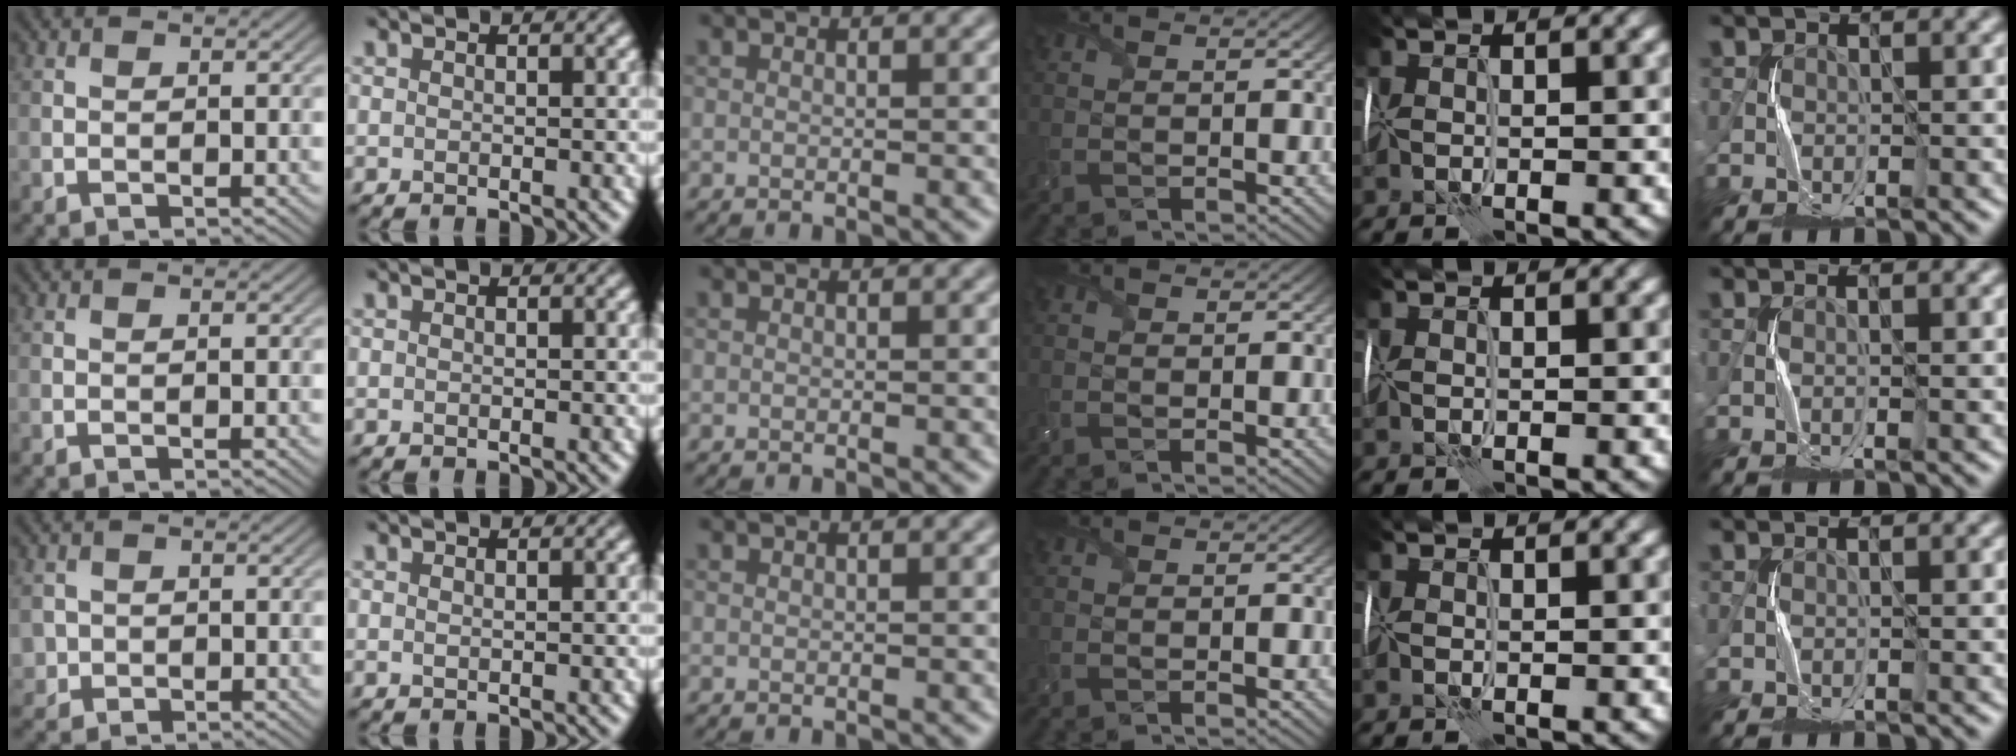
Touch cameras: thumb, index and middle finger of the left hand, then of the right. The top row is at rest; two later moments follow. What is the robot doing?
{"motion": "wrap", "object": "receipt paper"}